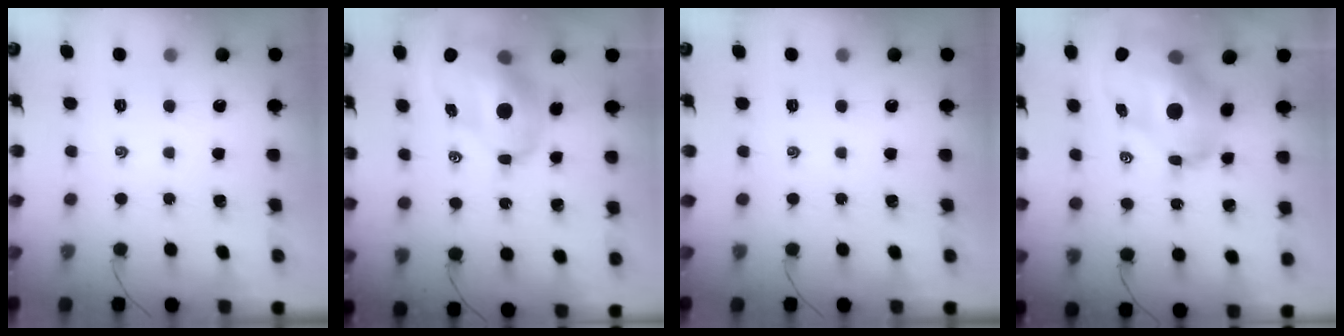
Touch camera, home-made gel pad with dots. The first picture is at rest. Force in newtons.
{"total": 12.9, "press": 12.4, "slide": 3.5}
{"total": 0.0}
{"total": 18.9, "press": 18.1, "slide": 5.5}